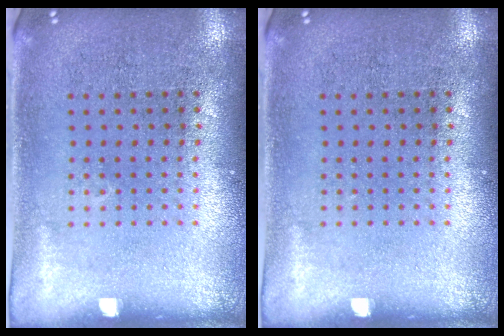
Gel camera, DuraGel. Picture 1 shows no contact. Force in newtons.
{"total": 0.0}